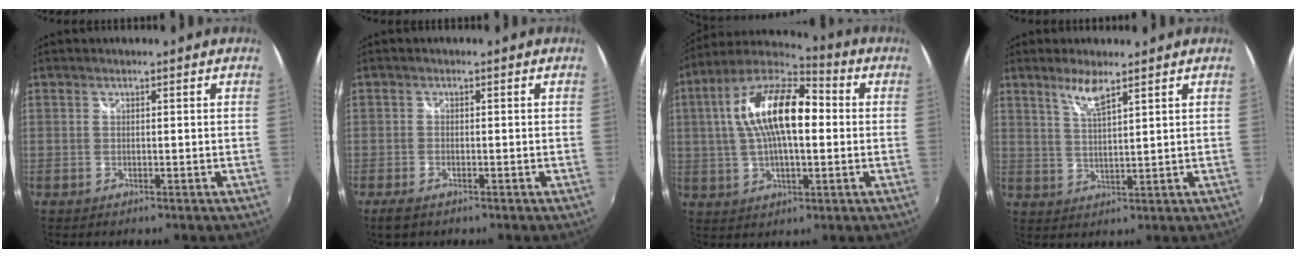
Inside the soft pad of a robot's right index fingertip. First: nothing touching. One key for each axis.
{"total": 2.8, "fx": -1.9, "fy": 1.2, "fz": 1.7, "tx": -0.038, "ty": -0.008, "tz": -0.034}
{"total": 17.6, "fx": 2.0, "fy": 7.7, "fz": 15.8, "tx": -0.290, "ty": 0.022, "tz": 0.023}
{"total": 4.8, "fx": 3.4, "fy": 0.7, "fz": 3.4, "tx": -0.066, "ty": -0.001, "tz": 0.067}